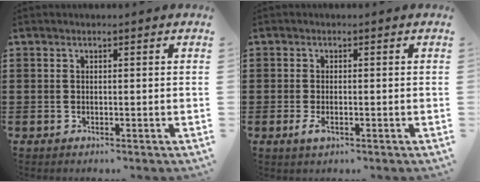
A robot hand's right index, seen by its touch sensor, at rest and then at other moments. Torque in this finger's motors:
{"motor_torque": [0.65, 0.25, 0.34, 0.05]}